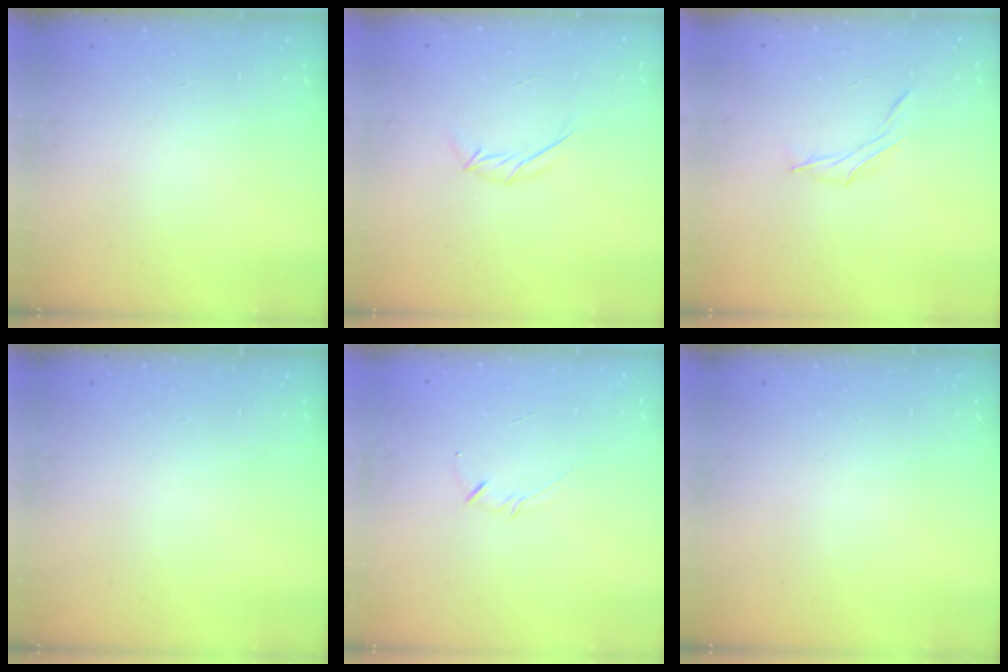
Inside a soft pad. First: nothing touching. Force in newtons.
{"total": 5.4, "press": 5.3, "slide": 1.1}
{"total": 4.5, "press": 4.4, "slide": 1.2}
{"total": 0.0}
{"total": 2.1, "press": 2.1, "slide": 0.4}
{"total": 0.0}